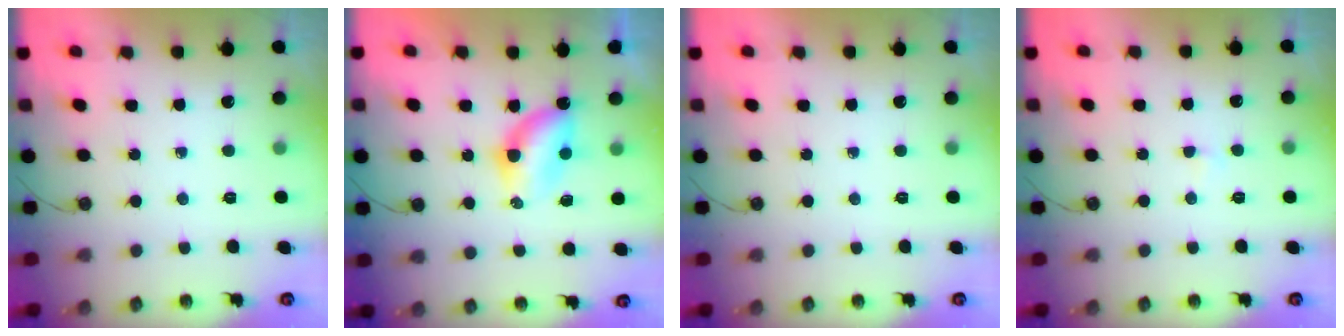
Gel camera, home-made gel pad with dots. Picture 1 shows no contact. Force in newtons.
{"total": 7.8, "press": 6.5, "slide": 4.3}
{"total": 0.0}
{"total": 1.7, "press": 1.7, "slide": 0.3}